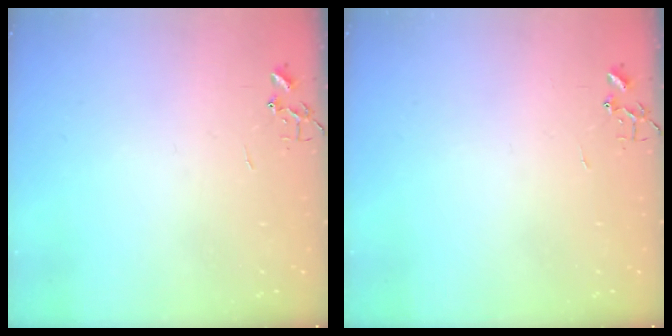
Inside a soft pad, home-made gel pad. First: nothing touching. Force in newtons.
{"total": 0.0}